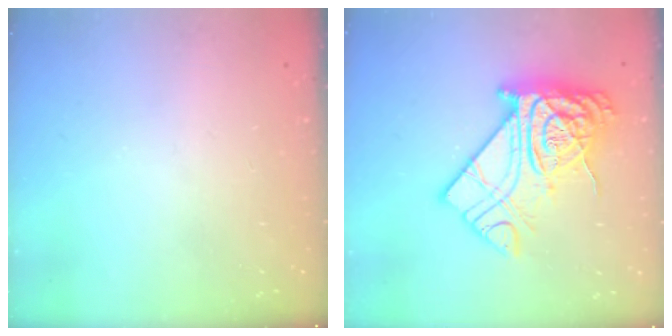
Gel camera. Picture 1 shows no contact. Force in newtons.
{"total": 22.9, "press": 22.8, "slide": 2.0}